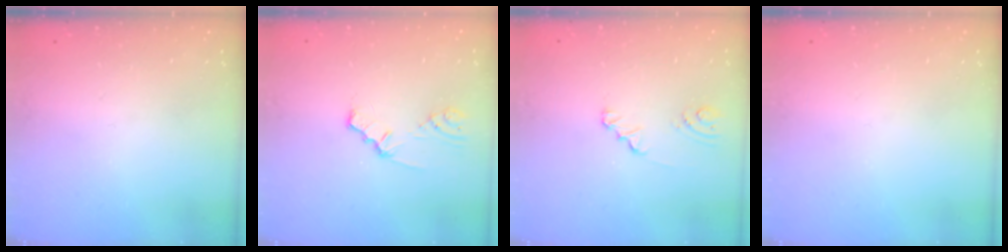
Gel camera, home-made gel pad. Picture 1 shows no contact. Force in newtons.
{"total": 1.2, "press": 1.2, "slide": 0.2}
{"total": 2.1, "press": 2.1, "slide": 0.2}
{"total": 0.0}